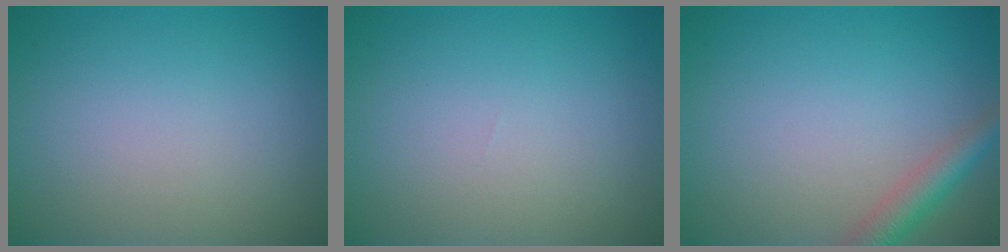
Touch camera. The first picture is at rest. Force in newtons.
{"total": 0.0}
{"total": 2.9, "press": 2.9, "slide": 0.1}